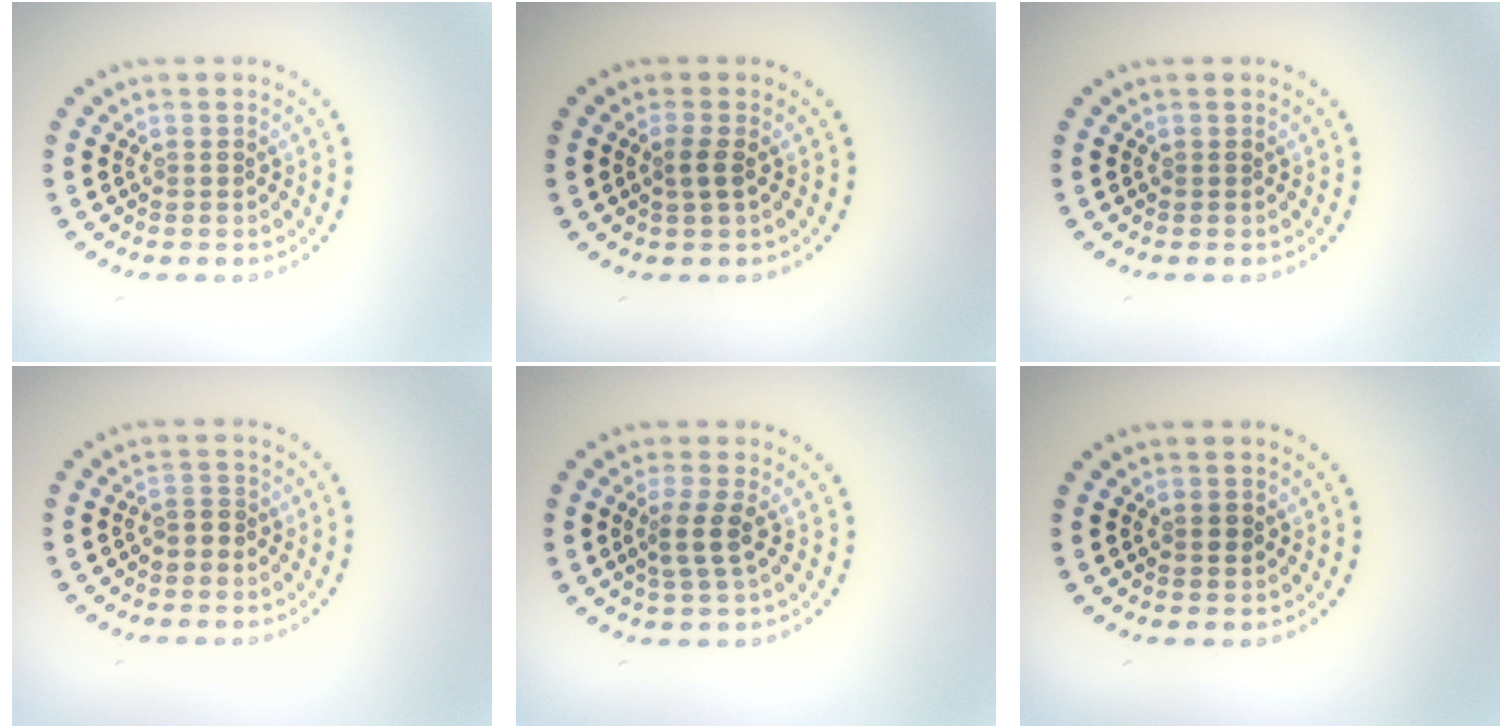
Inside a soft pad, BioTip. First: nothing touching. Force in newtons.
{"total": 1.3, "press": 1.1, "slide": 0.7}
{"total": 0.0}
{"total": 1.1, "press": 0.9, "slide": 0.7}
{"total": 2.3, "press": 1.9, "slide": 1.4}
{"total": 0.8, "press": 0.8, "slide": 0.1}